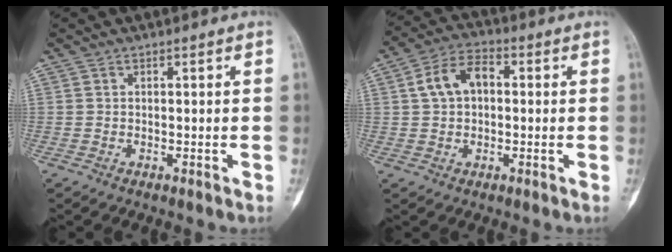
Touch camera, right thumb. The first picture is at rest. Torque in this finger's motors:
{"motor_torque": [-0.60, 0.60, 0.12, 0.24, -0.05]}